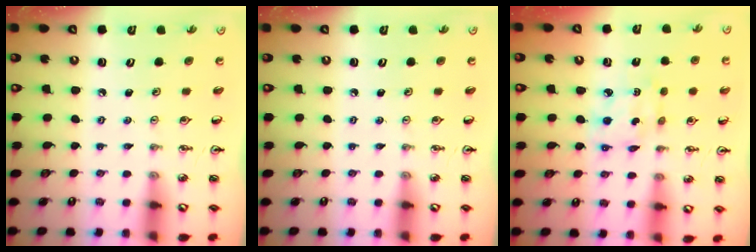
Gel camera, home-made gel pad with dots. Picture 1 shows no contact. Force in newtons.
{"total": 0.0}
{"total": 5.7, "press": 5.7, "slide": 0.3}